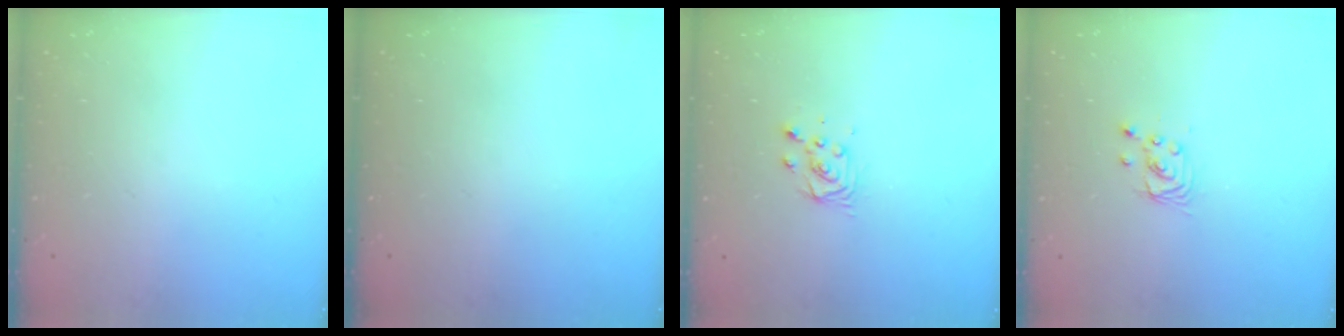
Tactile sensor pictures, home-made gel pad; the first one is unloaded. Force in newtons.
{"total": 0.0}
{"total": 4.7, "press": 4.7, "slide": 0.5}
{"total": 2.9, "press": 2.9, "slide": 0.2}